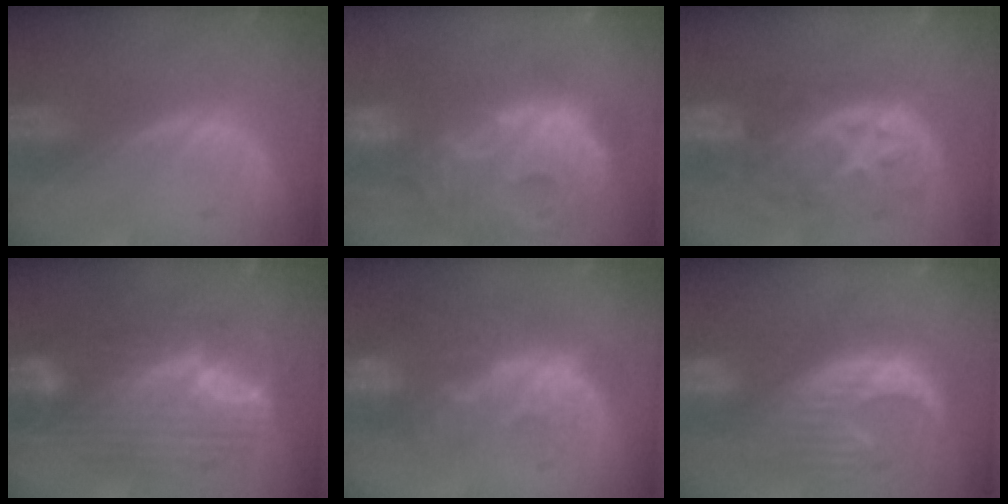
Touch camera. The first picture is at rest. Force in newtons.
{"total": 14.8, "press": 12.9, "slide": 7.4}
{"total": 11.2, "press": 9.8, "slide": 5.3}
{"total": 11.9, "press": 11.8, "slide": 1.0}
{"total": 10.8, "press": 9.5, "slide": 5.2}
{"total": 10.5, "press": 10.2, "slide": 2.5}